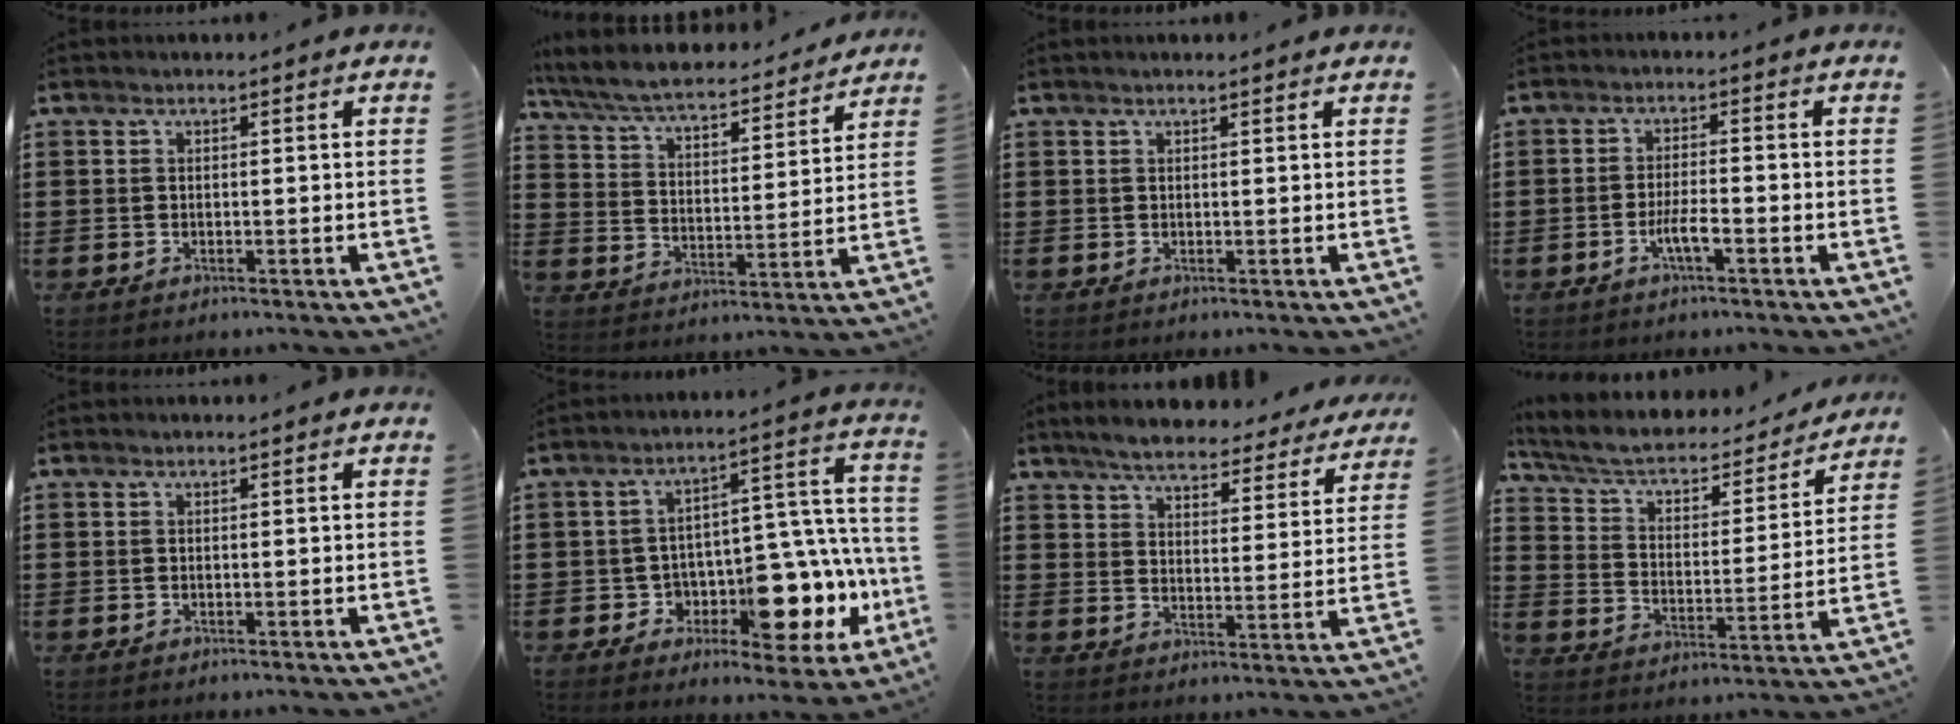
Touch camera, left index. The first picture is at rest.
{"total": 6.1, "force": [5.7, 0.6, 2.3], "torque": [-0.069, -0.038, 0.093]}
{"total": 0.6, "force": [0.5, 0.0, 0.4], "torque": [-0.008, 0.000, 0.009]}
{"total": 3.7, "force": [-1.7, 0.6, 3.2], "torque": [-0.061, 0.001, -0.031]}
{"total": 0.0}
{"total": 10.5, "force": [-4.0, 6.5, 7.3], "torque": [-0.102, -0.011, -0.061]}
{"total": 5.7, "force": [5.5, 0.6, 1.5], "torque": [-0.055, -0.032, 0.095]}
{"total": 4.6, "force": [3.4, 2.0, 2.2], "torque": [-0.062, -0.025, 0.051]}